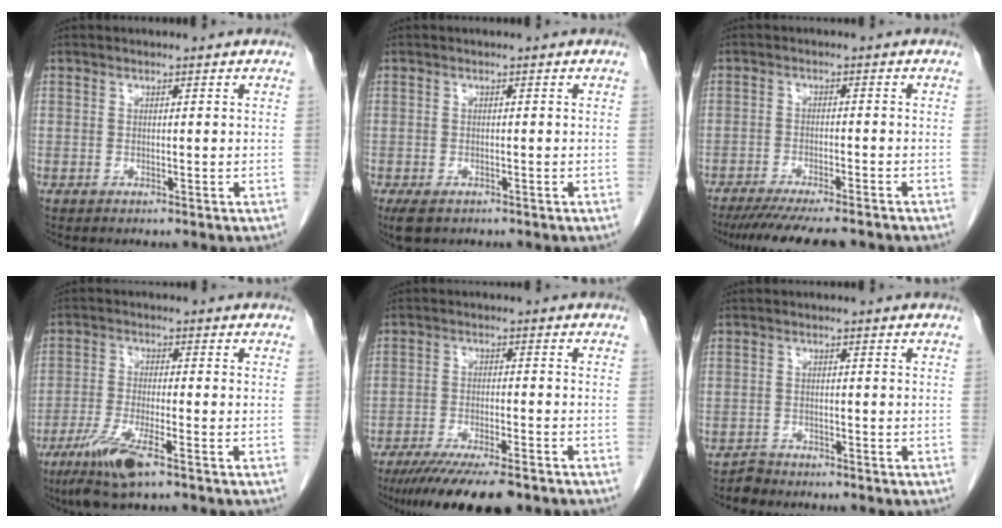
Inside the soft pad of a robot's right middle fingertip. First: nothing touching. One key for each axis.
{"total": 3.0, "fx": -2.0, "fy": 1.5, "fz": 1.7, "tx": -0.033, "ty": -0.007, "tz": -0.029}
{"total": 12.7, "fx": -10.9, "fy": 1.5, "fz": 6.3, "tx": -0.095, "ty": -0.028, "tz": -0.157}
{"total": 8.0, "fx": -4.8, "fy": 0.6, "fz": 6.3, "tx": -0.132, "ty": -0.020, "tz": -0.089}
{"total": 13.4, "fx": -10.5, "fy": 2.2, "fz": 8.0, "tx": -0.125, "ty": -0.027, "tz": -0.163}
{"total": 1.5, "fx": -1.4, "fy": 0.4, "fz": -0.5, "tx": 0.010, "ty": -0.001, "tz": -0.027}